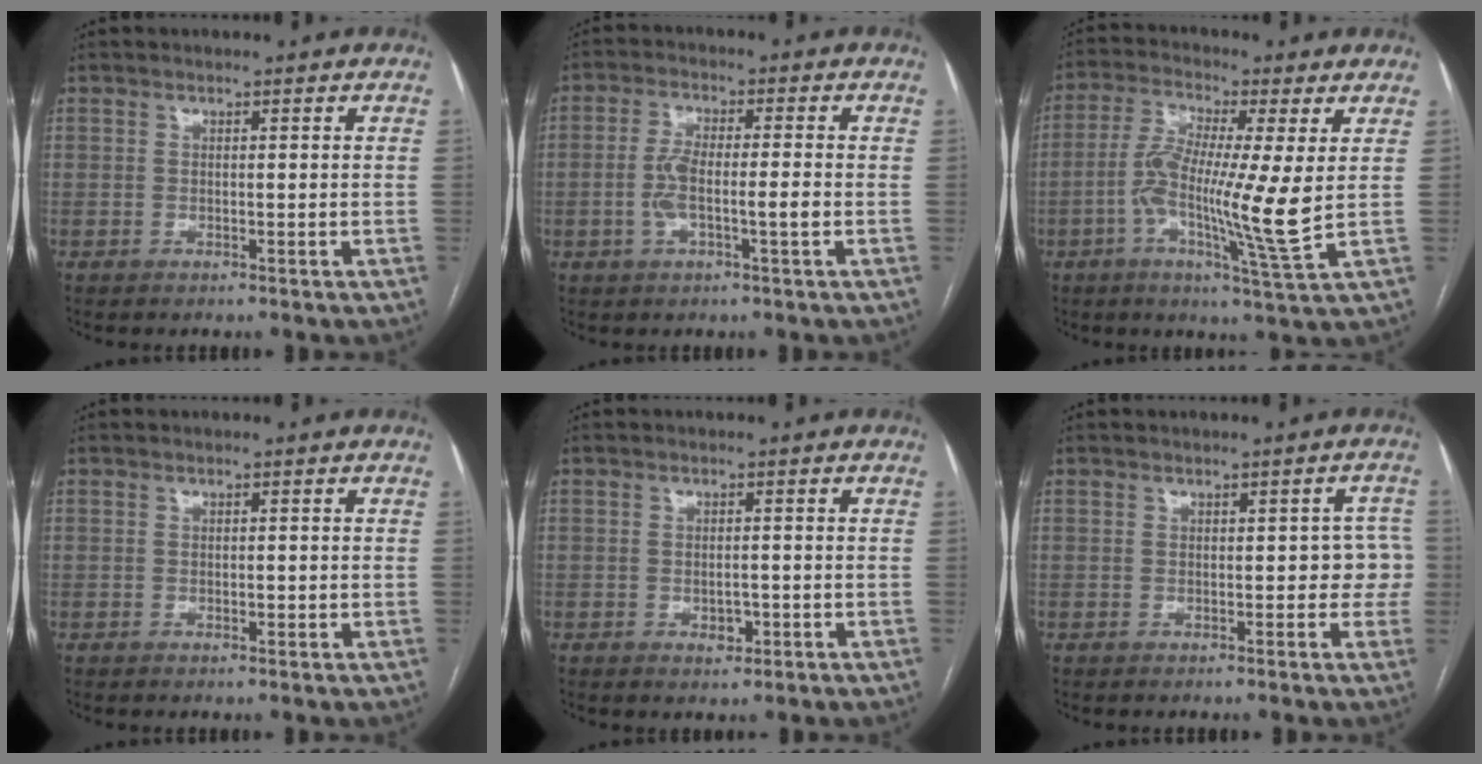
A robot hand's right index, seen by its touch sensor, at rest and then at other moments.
{"total": 5.9, "force": [-1.2, 1.3, 5.6], "torque": [-0.118, 0.013, -0.022]}
{"total": 11.7, "force": [-0.8, 0.2, 11.7], "torque": [-0.225, -0.010, -0.025]}
{"total": 1.3, "force": [-0.2, 0.7, 1.0], "torque": [-0.014, 0.000, 0.000]}
{"total": 2.4, "force": [-0.8, 1.6, 1.7], "torque": [-0.025, 0.002, -0.005]}
{"total": 3.7, "force": [-0.2, 2.2, 3.0], "torque": [-0.017, 0.029, -0.002]}